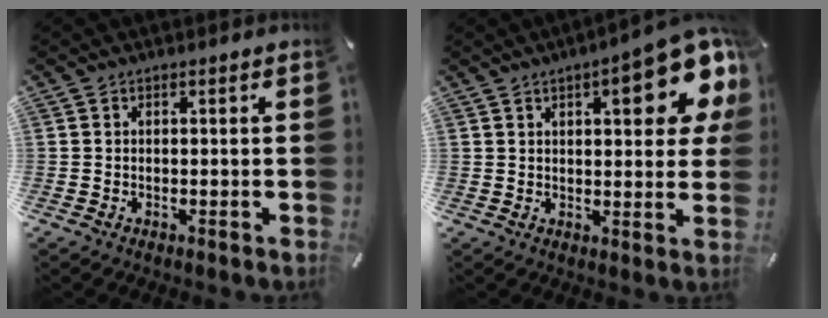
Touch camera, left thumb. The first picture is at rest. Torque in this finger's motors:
{"motor_torque": [2.43, 2.58, 0.58, -0.39, 0.10]}